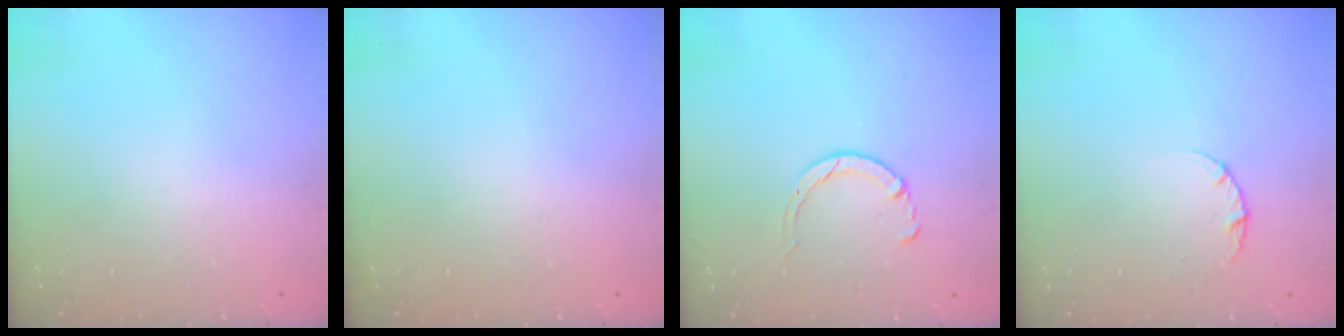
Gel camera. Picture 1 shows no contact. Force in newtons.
{"total": 2.4, "press": 2.4, "slide": 0.2}
{"total": 2.9, "press": 2.8, "slide": 0.4}
{"total": 2.5, "press": 2.5, "slide": 0.3}